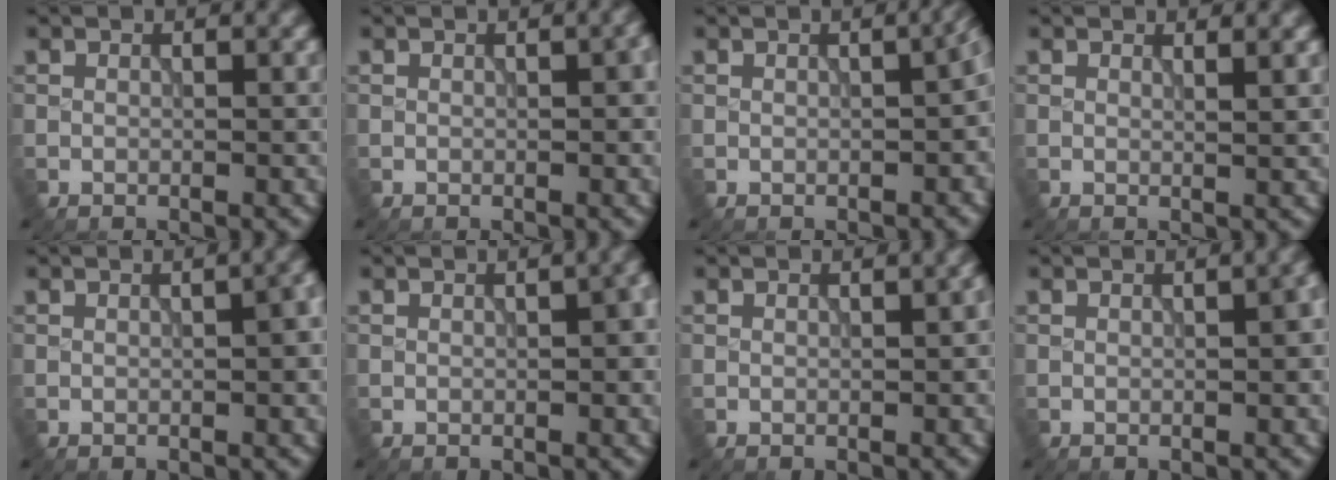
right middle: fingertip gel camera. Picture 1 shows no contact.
{"total": 1.5, "force": [0.0, 0.7, 1.3], "torque": [-0.015, 0.000, 0.004]}
{"total": 4.0, "force": [-0.4, 1.6, 3.6], "torque": [-0.039, -0.006, 0.003]}
{"total": 1.5, "force": [1.2, 0.4, 0.8], "torque": [-0.001, -0.001, 0.009]}
{"total": 4.0, "force": [-0.1, 1.7, 3.7], "torque": [-0.025, 0.004, 0.008]}
{"total": 2.7, "force": [-0.1, 1.2, 2.5], "torque": [-0.025, 0.000, 0.009]}
{"total": 1.3, "force": [0.0, 0.6, 1.1], "torque": [-0.011, -0.001, 0.005]}
{"total": 2.5, "force": [-0.1, 0.9, 2.3], "torque": [-0.022, 0.002, 0.009]}